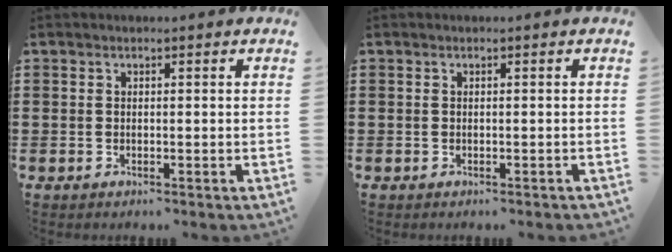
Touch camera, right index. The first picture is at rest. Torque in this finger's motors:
{"motor_torque": [-0.29, 0.15, -0.02, -0.02]}